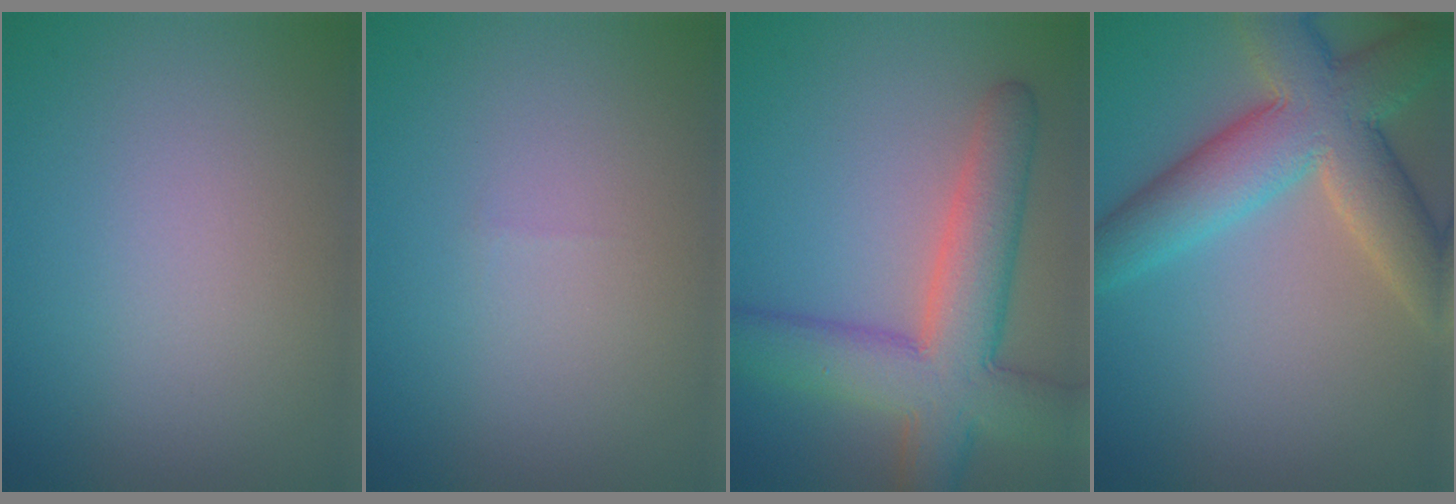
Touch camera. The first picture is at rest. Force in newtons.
{"total": 0.0}
{"total": 8.5, "press": 8.5, "slide": 0.5}
{"total": 8.6, "press": 8.6, "slide": 0.5}